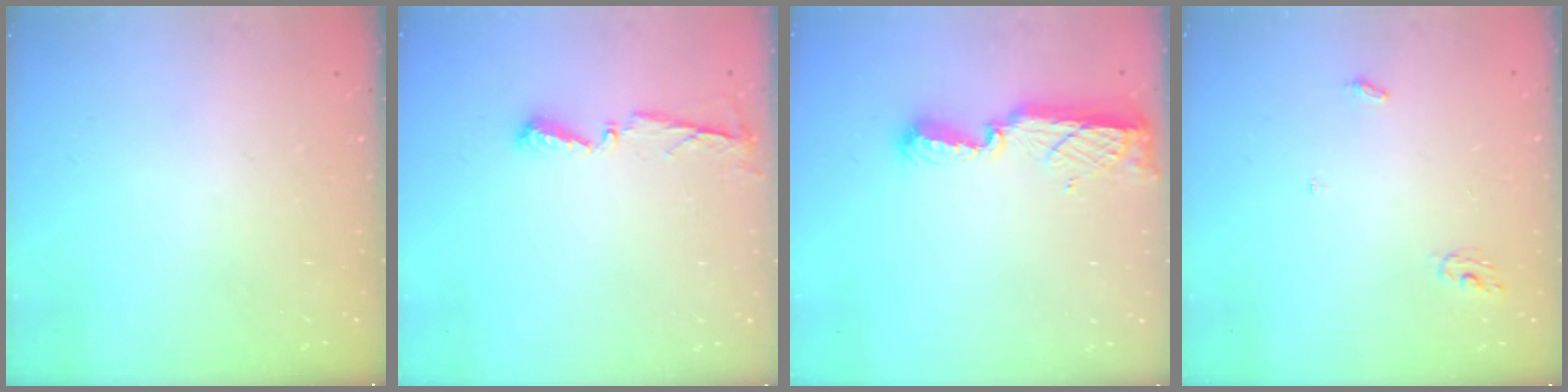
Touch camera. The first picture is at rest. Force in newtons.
{"total": 4.9, "press": 4.9, "slide": 0.5}
{"total": 11.5, "press": 10.0, "slide": 5.7}
{"total": 3.2, "press": 3.2, "slide": 0.2}